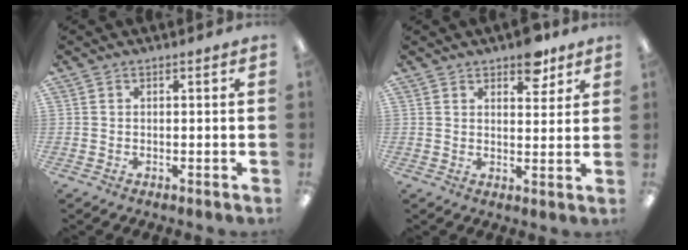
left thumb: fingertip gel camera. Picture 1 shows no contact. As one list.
[{"total": 6.6, "force": [5.0, 3.2, 3.0], "torque": [-0.023, -0.026, 0.084]}]